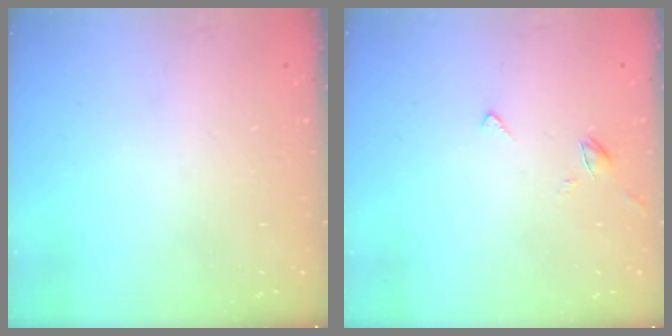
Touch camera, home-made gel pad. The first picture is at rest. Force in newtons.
{"total": 3.1, "press": 3.1, "slide": 0.4}